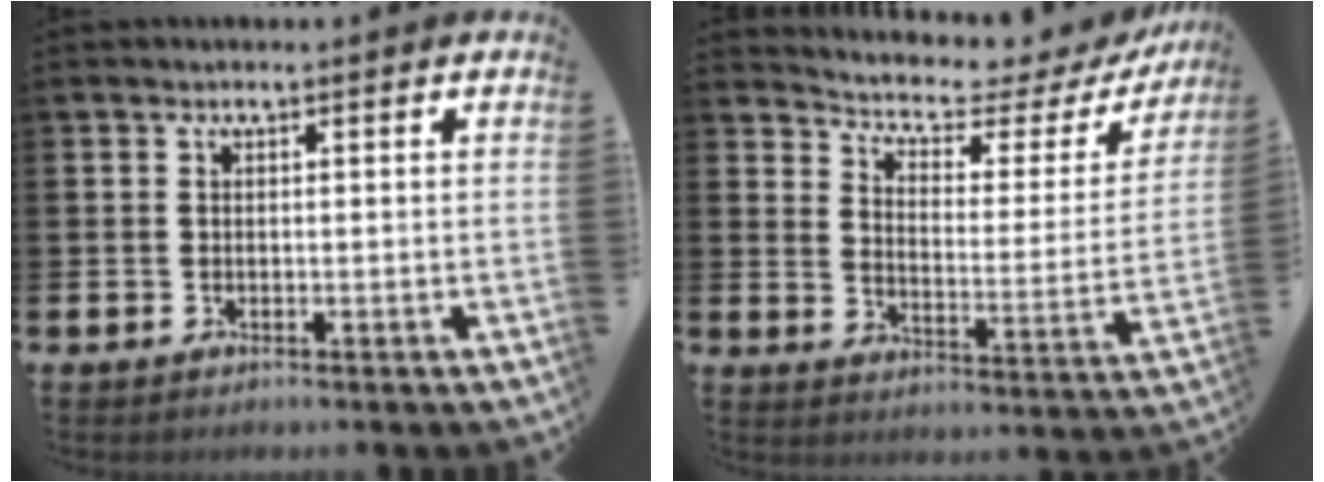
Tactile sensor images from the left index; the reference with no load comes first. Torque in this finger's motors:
{"motor_torque": [1.02, -1.12, 0.13, 0.06]}